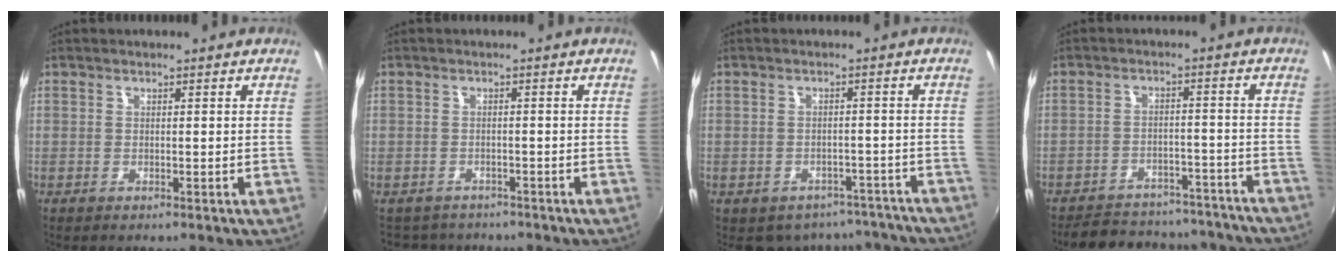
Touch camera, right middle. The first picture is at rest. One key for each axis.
{"total": 4.1, "fx": -3.3, "fy": 2.5, "fz": 0.0, "tx": -0.007, "ty": 0.010, "tz": -0.054}
{"total": 10.5, "fx": -8.7, "fy": 5.6, "fz": 2.2, "tx": -0.048, "ty": 0.014, "tz": -0.089}
{"total": 20.3, "fx": -18.1, "fy": 6.9, "fz": 6.2, "tx": -0.132, "ty": 0.034, "tz": -0.217}